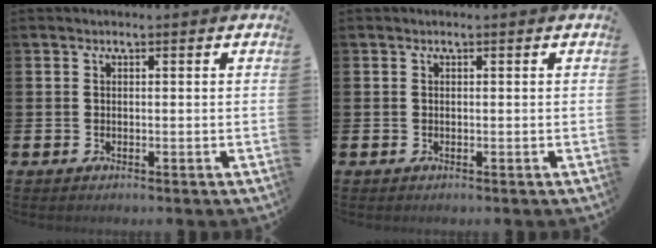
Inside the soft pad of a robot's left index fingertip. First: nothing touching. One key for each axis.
{"total": 0.0}